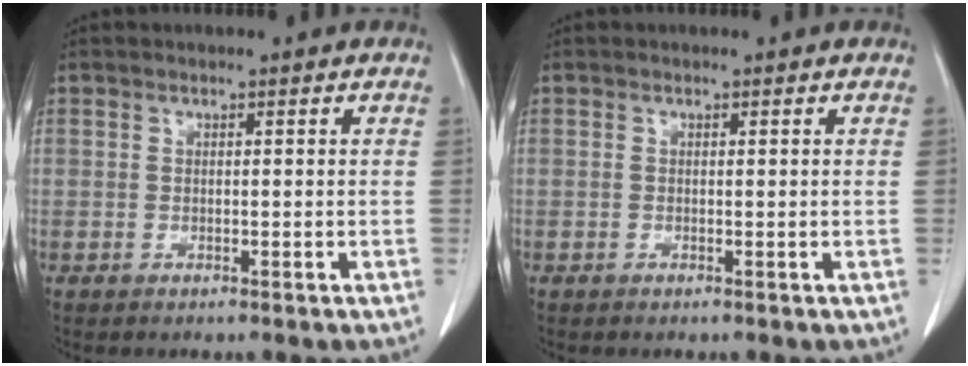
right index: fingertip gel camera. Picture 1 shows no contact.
{"total": 0.0}